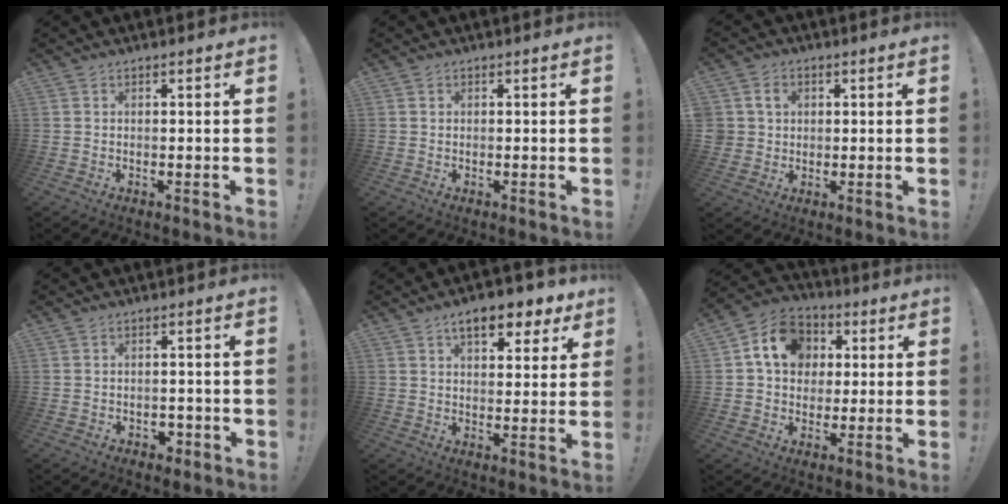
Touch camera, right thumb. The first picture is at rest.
{"total": 0.5, "force": [0.3, 0.4, 0.0], "torque": [0.004, 0.000, 0.004]}
{"total": 5.2, "force": [1.4, 4.7, 1.8], "torque": [-0.042, 0.006, 0.028]}
{"total": 2.6, "force": [-0.7, 2.1, 1.2], "torque": [-0.011, 0.001, -0.012]}
{"total": 9.8, "force": [5.9, 4.3, 6.6], "torque": [-0.090, -0.026, 0.100]}
{"total": 14.2, "force": [4.0, 11.6, 7.1], "torque": [-0.110, 0.004, 0.083]}